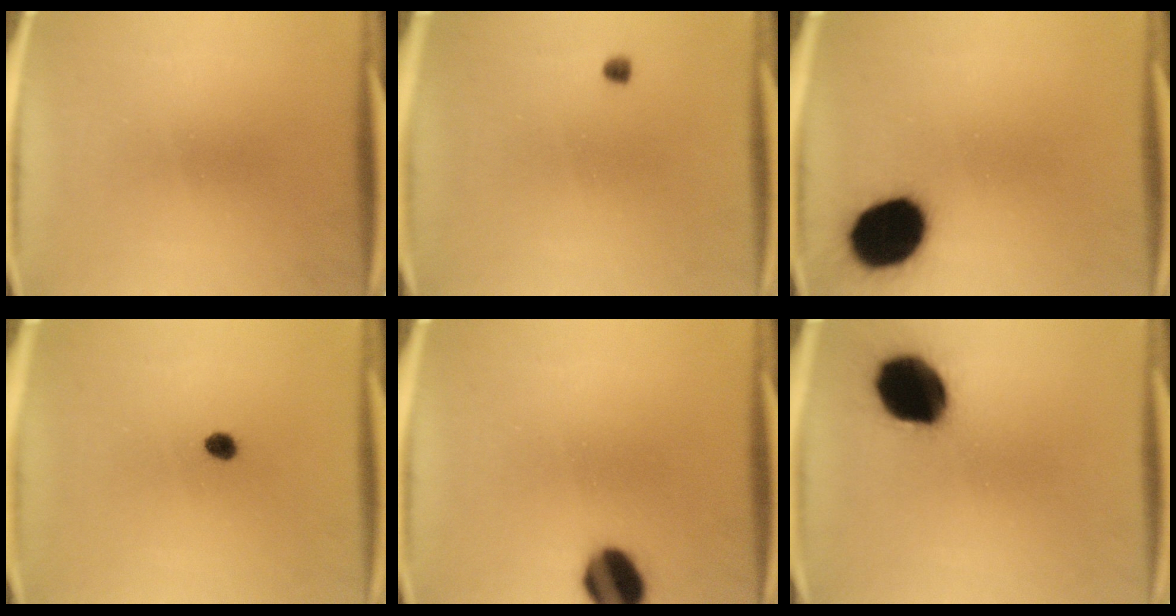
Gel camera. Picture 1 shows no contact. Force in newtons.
{"total": 1.0}
{"total": 16.5}
{"total": 2.1}
{"total": 10.1}
{"total": 17.9}